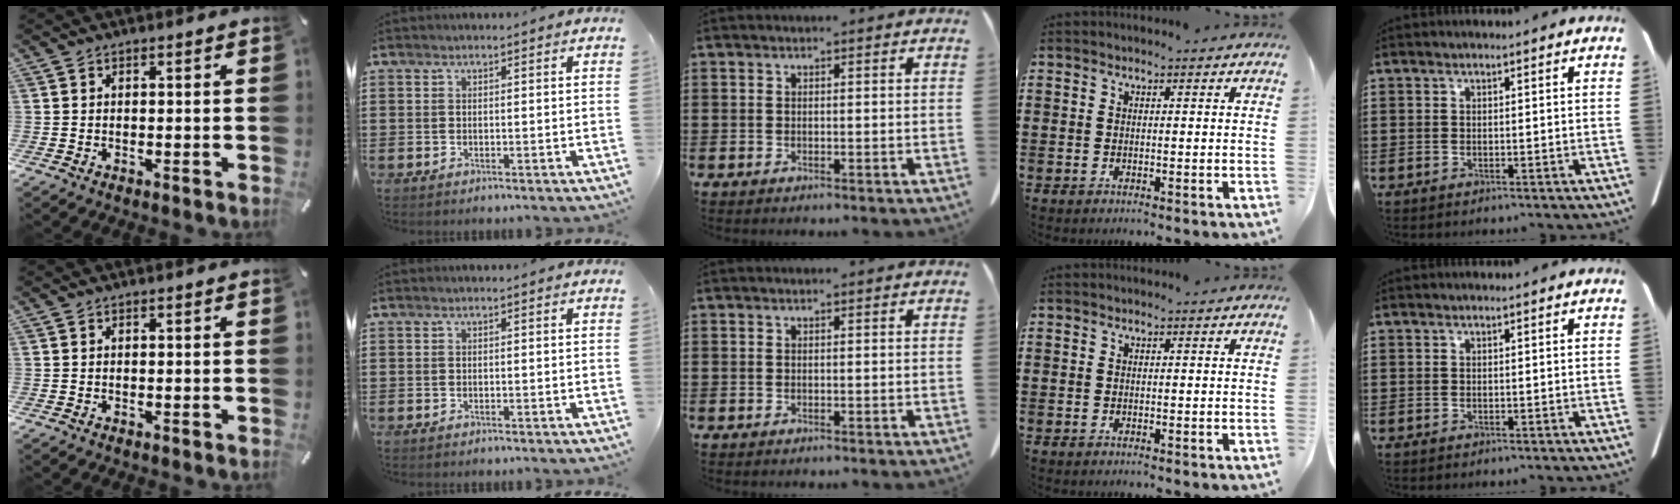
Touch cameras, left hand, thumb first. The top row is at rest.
{}